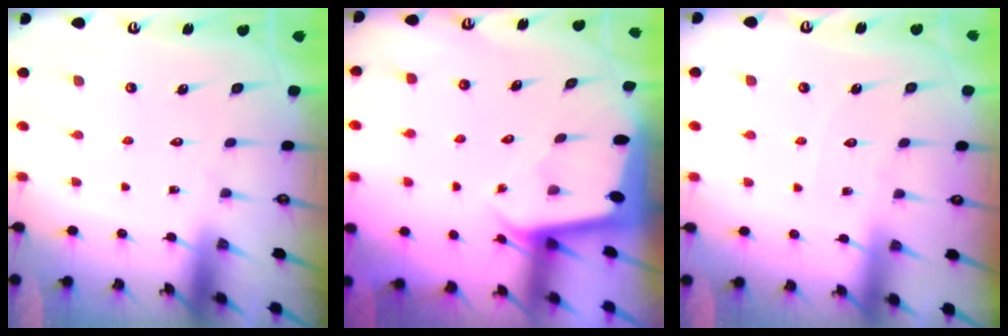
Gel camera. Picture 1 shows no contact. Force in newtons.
{"total": 1.9, "press": 1.9, "slide": 0.1}
{"total": 2.4, "press": 2.3, "slide": 0.4}